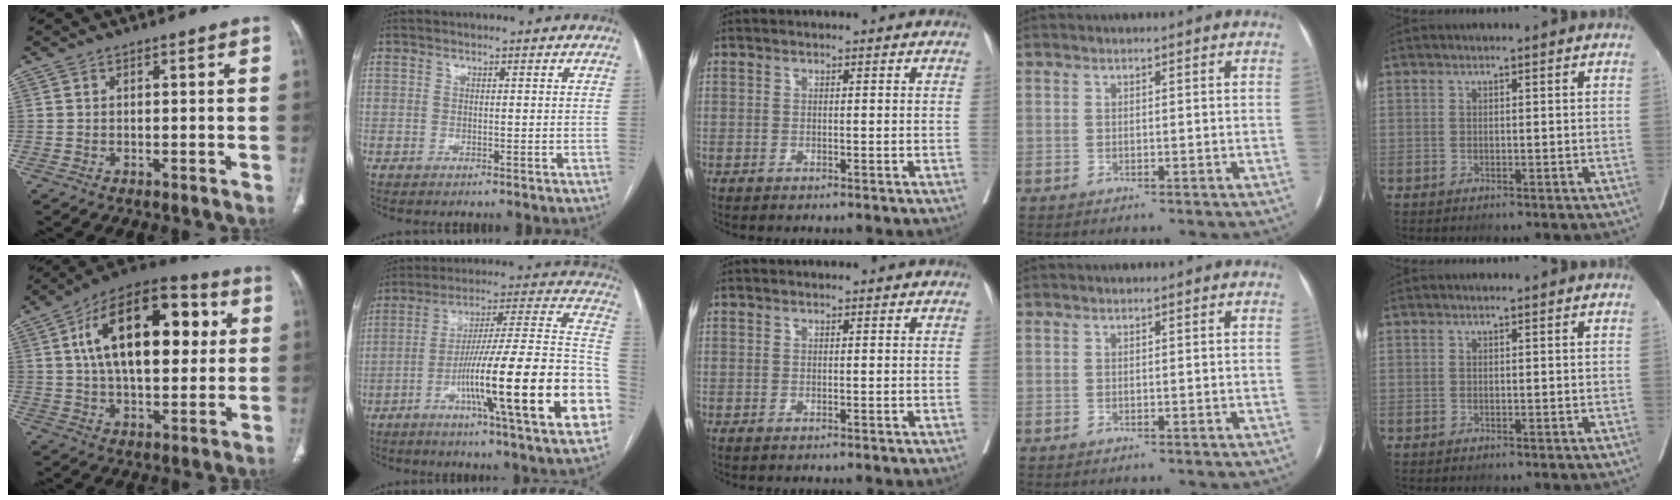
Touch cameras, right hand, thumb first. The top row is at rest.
{"thumb": {"total": 24.2, "force": [5.5, 12.4, 20.1], "torque": [-0.299, 0.012, 0.078]}, "index": {"total": 27.1, "force": [-9.0, 0.5, 25.5], "torque": [-0.316, -0.008, -0.149]}}